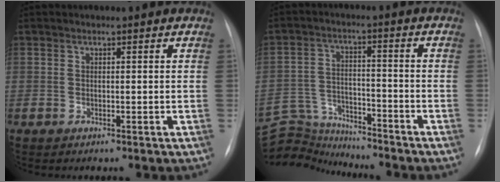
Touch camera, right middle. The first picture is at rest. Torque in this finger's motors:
{"motor_torque": [-0.20, -0.08, -0.32, -0.11]}